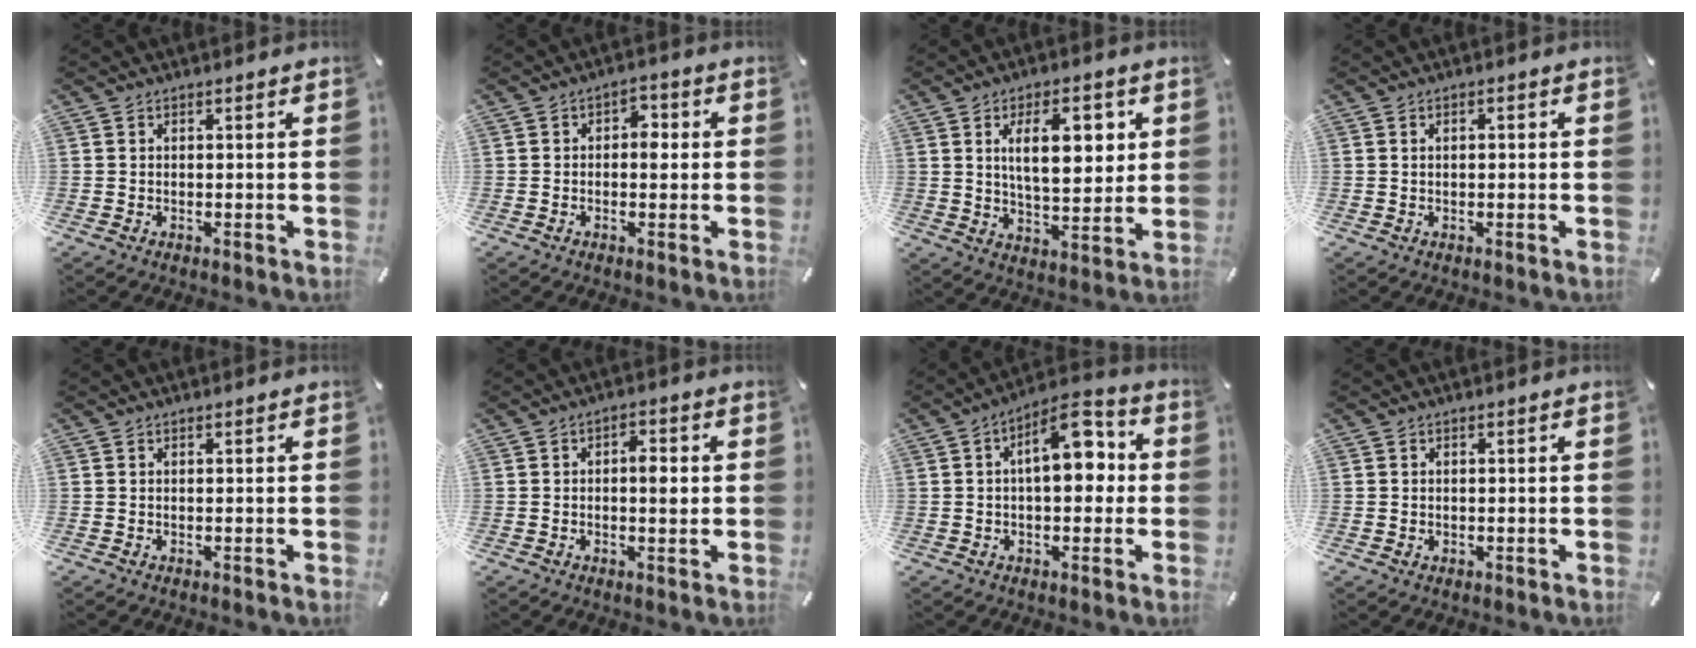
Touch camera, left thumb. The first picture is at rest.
{"total": 3.7, "force": [-0.3, 2.5, 2.8], "torque": [-0.030, 0.003, -0.013]}
{"total": 13.4, "force": [4.5, 6.4, 10.9], "torque": [-0.161, -0.002, 0.071]}
{"total": 1.2, "force": [0.0, 0.7, 1.0], "torque": [-0.019, 0.004, -0.003]}
{"total": 0.0}
{"total": 4.3, "force": [0.1, 2.1, 3.8], "torque": [-0.048, 0.000, -0.006]}
{"total": 11.9, "force": [1.7, 6.1, 10.1], "torque": [-0.135, -0.009, 0.027]}
{"total": 0.8, "force": [0.0, 0.8, 0.2], "torque": [-0.004, 0.005, -0.002]}